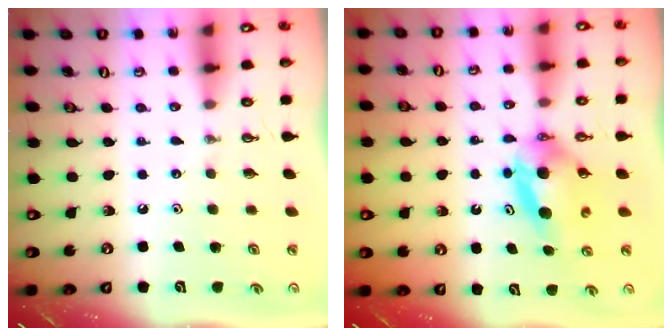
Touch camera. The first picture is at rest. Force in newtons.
{"total": 6.9, "press": 5.6, "slide": 4.0}